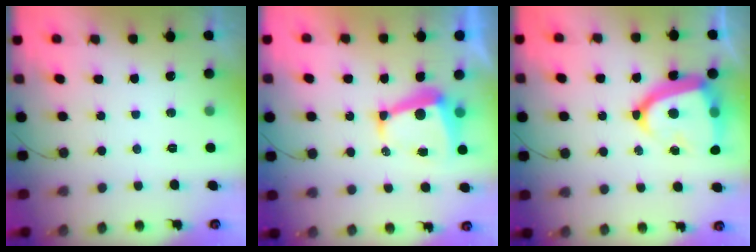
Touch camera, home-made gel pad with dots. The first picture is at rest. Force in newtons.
{"total": 7.1, "press": 7.1, "slide": 1.0}
{"total": 17.3, "press": 17.2, "slide": 1.6}